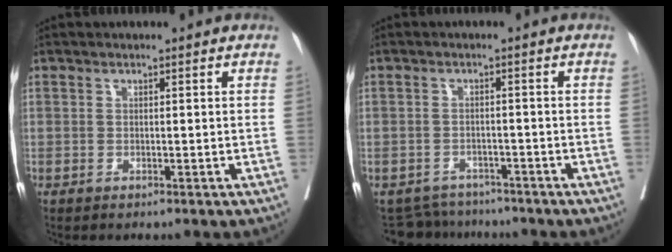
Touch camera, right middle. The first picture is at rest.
{"total": 5.2, "force": [-4.8, 1.6, -0.9], "torque": [0.010, 0.006, -0.072]}